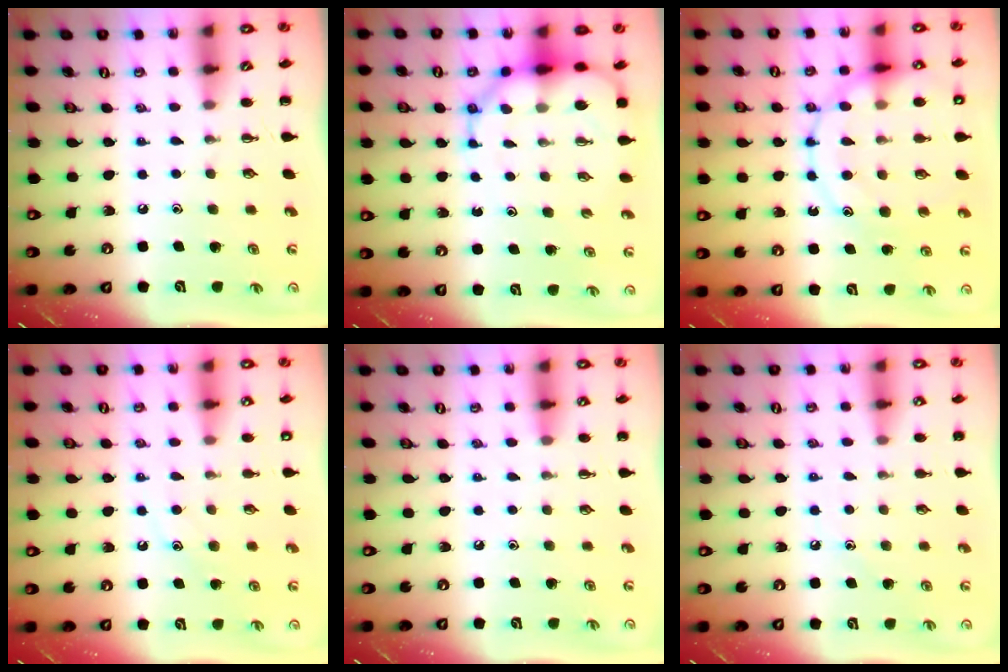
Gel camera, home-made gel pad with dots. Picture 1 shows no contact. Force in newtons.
{"total": 10.7, "press": 10.2, "slide": 3.1}
{"total": 18.3, "press": 18.2, "slide": 2.0}
{"total": 10.3, "press": 10.2, "slide": 1.4}
{"total": 6.3, "press": 6.0, "slide": 1.9}
{"total": 7.9, "press": 7.6, "slide": 2.0}